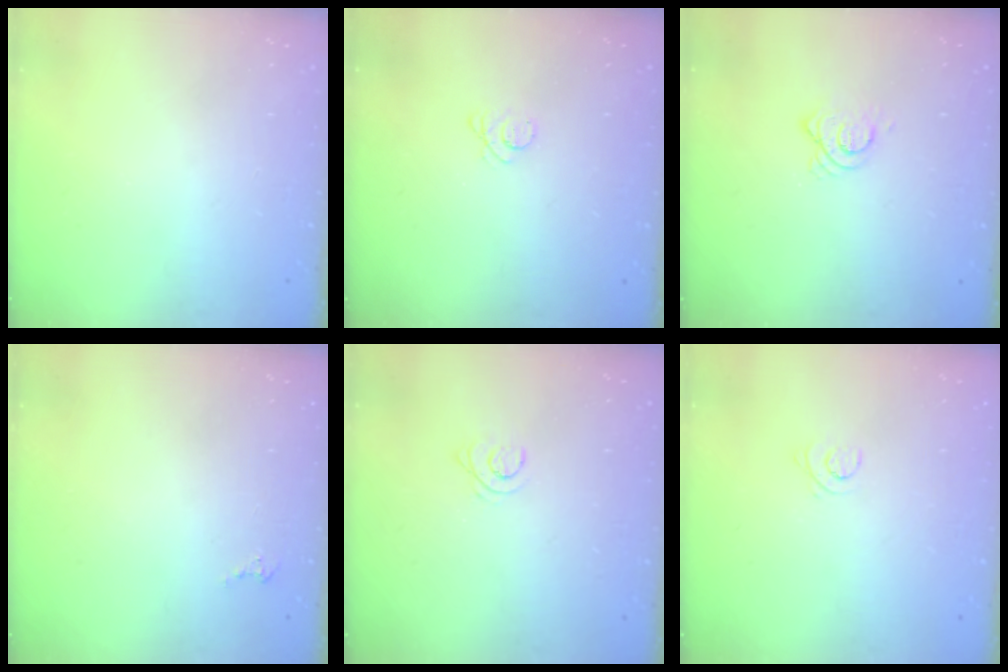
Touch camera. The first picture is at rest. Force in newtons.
{"total": 2.8, "press": 2.8, "slide": 0.4}
{"total": 5.4, "press": 5.4, "slide": 0.6}
{"total": 1.7, "press": 1.7, "slide": 0.1}
{"total": 3.9, "press": 3.9, "slide": 0.5}
{"total": 2.5, "press": 2.5, "slide": 0.3}